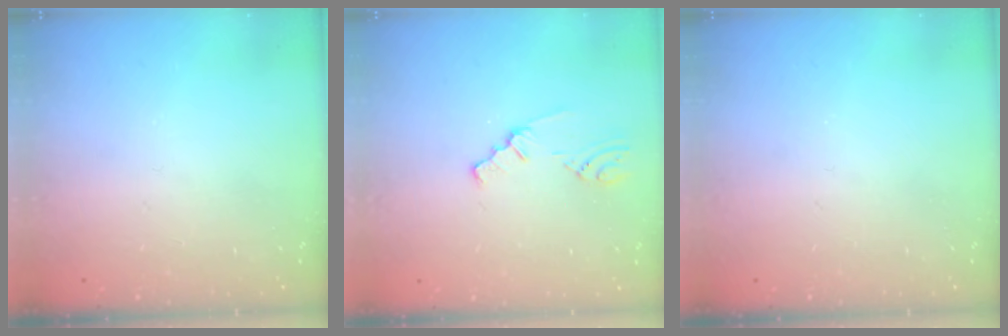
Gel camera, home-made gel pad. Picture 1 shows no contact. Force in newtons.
{"total": 1.8, "press": 1.7, "slide": 0.3}
{"total": 0.0}